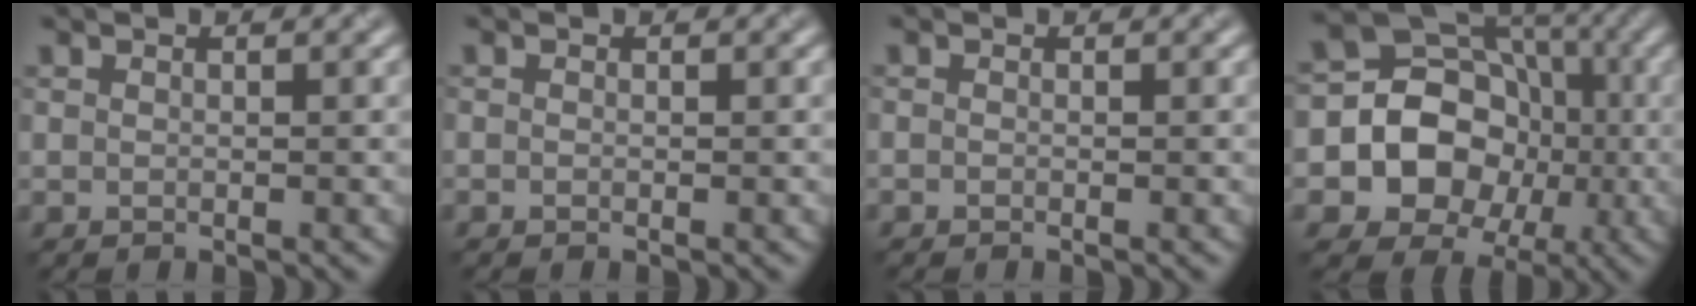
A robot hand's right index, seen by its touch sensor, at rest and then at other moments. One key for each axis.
{"total": 0.0}
{"total": 0.0}
{"total": 13.3, "fx": -1.7, "fy": 12.0, "fz": 5.5, "tx": -0.108, "ty": 0.023, "tz": -0.046}